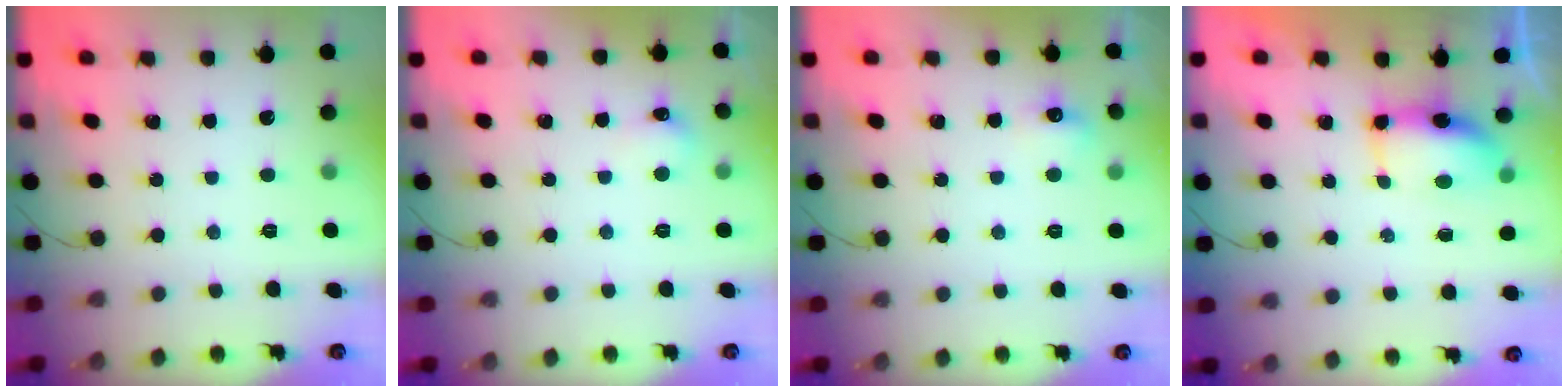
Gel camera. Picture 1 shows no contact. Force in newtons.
{"total": 4.9, "press": 4.7, "slide": 1.4}
{"total": 5.6, "press": 5.4, "slide": 1.6}
{"total": 6.4, "press": 6.3, "slide": 1.2}